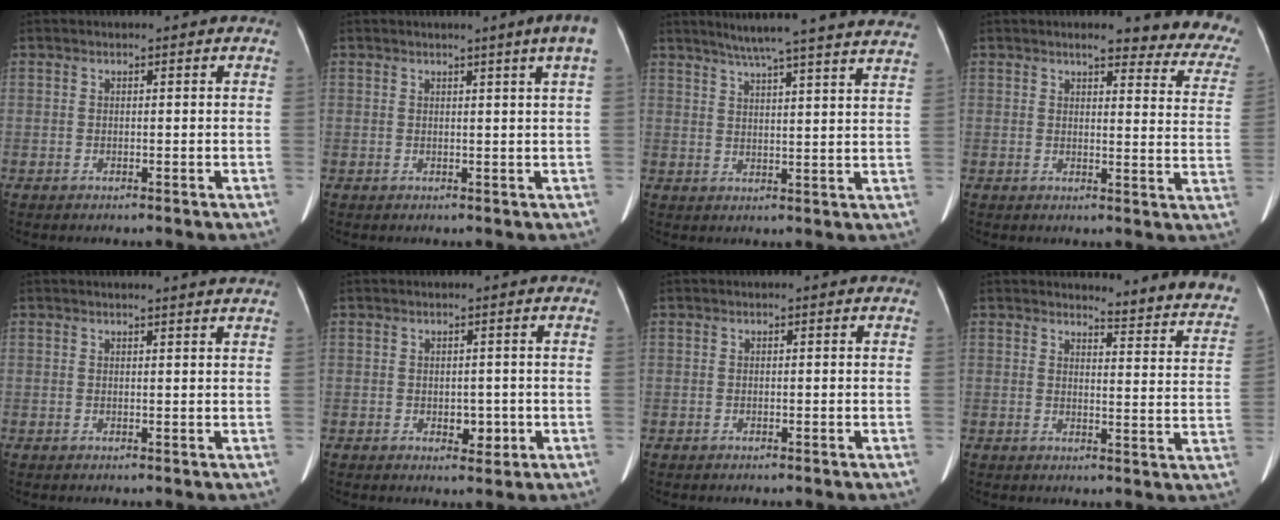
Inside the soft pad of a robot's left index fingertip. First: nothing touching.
{"total": 3.3, "force": [2.0, -0.7, 2.5], "torque": [-0.036, -0.007, 0.022]}
{"total": 23.0, "force": [20.5, -0.5, 10.4], "torque": [-0.158, -0.020, 0.255]}
{"total": 16.2, "force": [14.9, 3.3, 5.5], "torque": [-0.023, -0.046, 0.141]}
{"total": 3.6, "force": [3.4, -0.5, 1.1], "torque": [-0.018, 0.000, 0.032]}
{"total": 2.3, "force": [-0.3, 1.7, 1.5], "torque": [-0.020, -0.001, 0.003]}
{"total": 0.0}
{"total": 13.8, "force": [13.6, 1.3, 2.2], "torque": [0.004, -0.095, 0.120]}